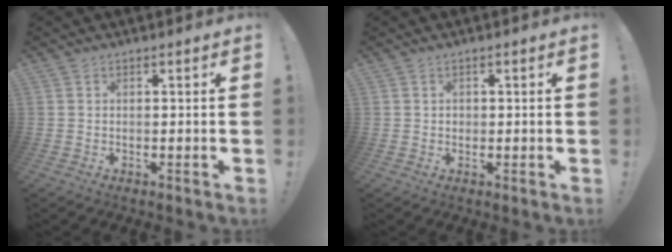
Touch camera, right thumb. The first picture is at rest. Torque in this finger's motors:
{"motor_torque": [0.09, 0.03, 0.15, -0.06, 0.00]}